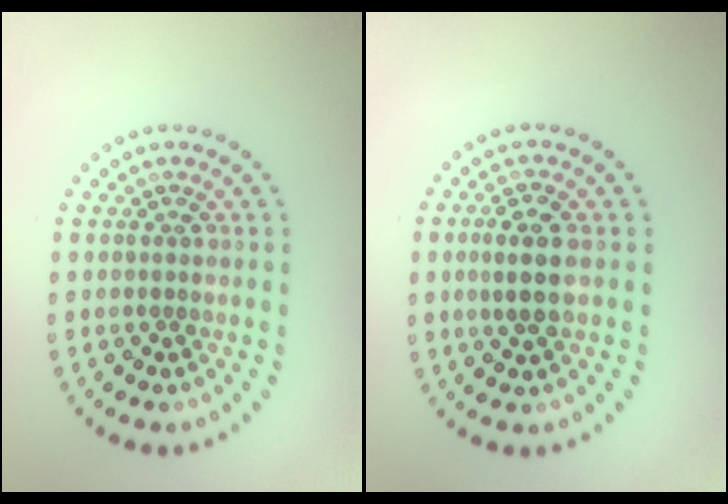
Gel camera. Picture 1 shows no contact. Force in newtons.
{"total": 2.9, "press": 2.8, "slide": 0.8}